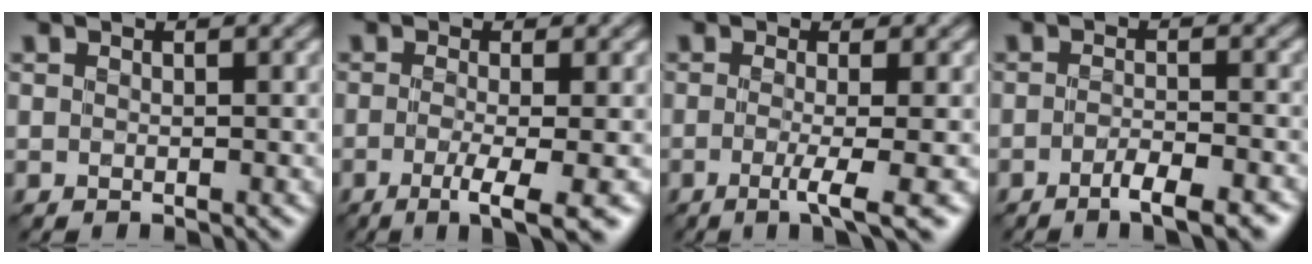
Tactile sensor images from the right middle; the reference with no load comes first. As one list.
[{"total": 4.6, "force": [-1.9, 0.9, 4.0], "torque": [-0.063, -0.007, -0.035]}, {"total": 3.7, "force": [-1.1, 0.7, 3.4], "torque": [-0.053, -0.006, -0.025]}, {"total": 3.8, "force": [-2.5, 0.9, 2.8], "torque": [-0.044, 0.001, -0.040]}]